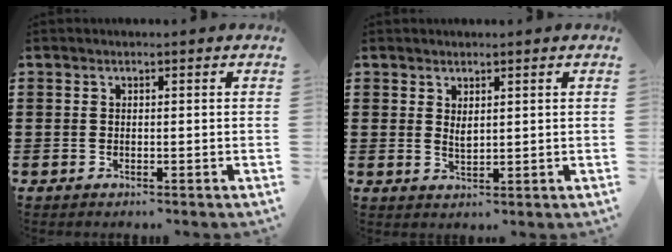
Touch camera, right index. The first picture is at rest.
{"total": 1.8, "force": [1.0, 0.6, 1.3], "torque": [-0.027, 0.002, 0.018]}